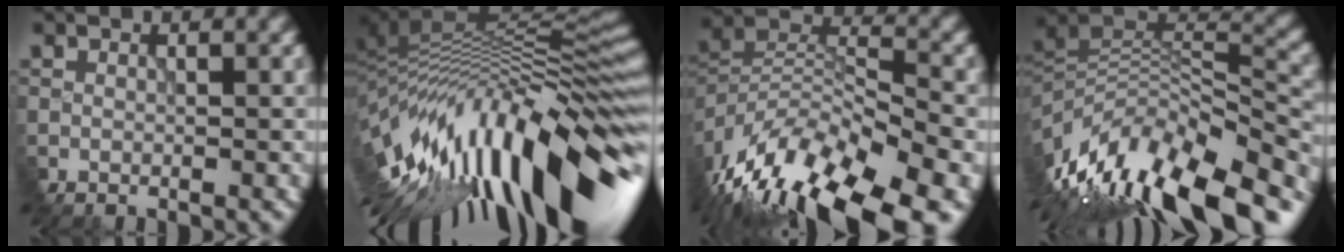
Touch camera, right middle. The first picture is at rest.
{"total": 14.6, "force": [-3.4, 5.3, 13.2], "torque": [-0.224, -0.002, -0.056]}
{"total": 13.5, "force": [-8.2, 5.5, 9.2], "torque": [-0.211, -0.006, -0.132]}
{"total": 12.1, "force": [-5.2, 5.2, 9.6], "torque": [-0.201, 0.006, -0.084]}